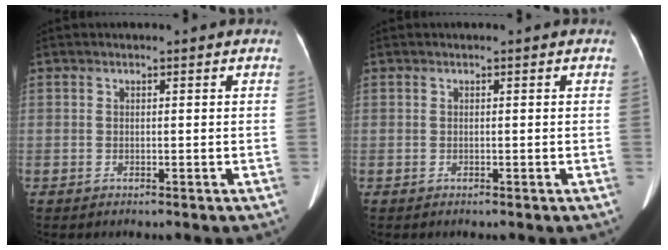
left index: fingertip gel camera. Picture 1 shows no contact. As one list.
[{"total": 0.0}]